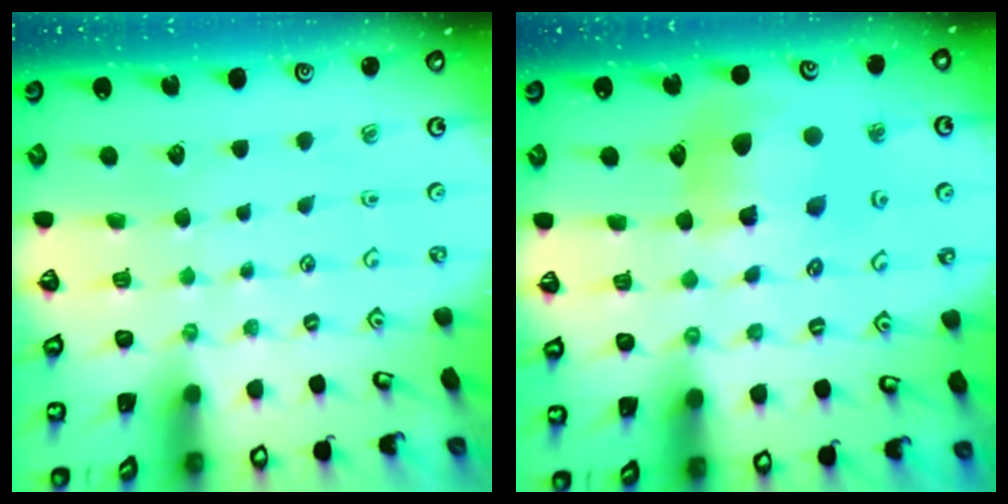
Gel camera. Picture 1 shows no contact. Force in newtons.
{"total": 12.9, "press": 12.8, "slide": 1.9}